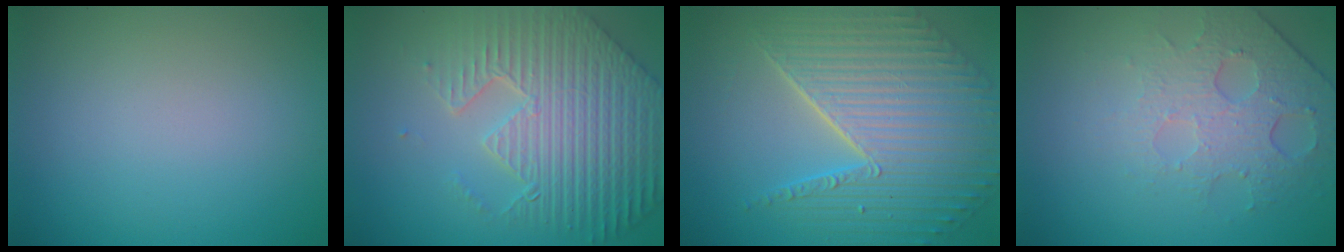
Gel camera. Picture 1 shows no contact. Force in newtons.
{"total": 8.8, "press": 6.3, "slide": 6.1}
{"total": 8.1, "press": 6.1, "slide": 5.3}
{"total": 4.9, "press": 3.1, "slide": 3.7}